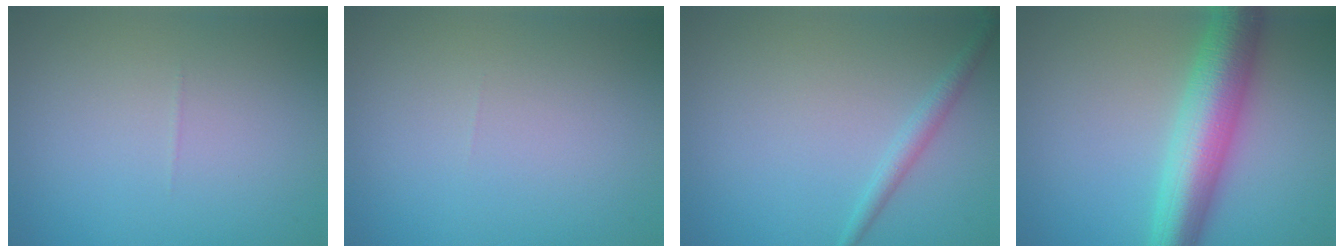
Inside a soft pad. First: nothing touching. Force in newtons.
{"total": 0.0}
{"total": 1.6, "press": 1.6, "slide": 0.1}
{"total": 7.7, "press": 7.7, "slide": 0.0}